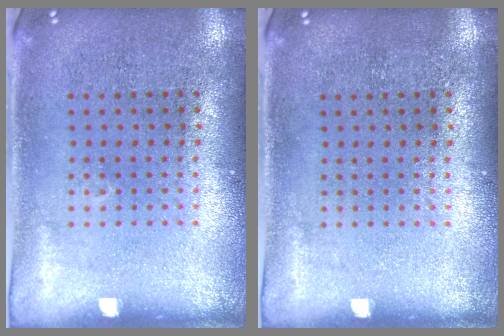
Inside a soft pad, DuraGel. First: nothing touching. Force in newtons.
{"total": 0.0}